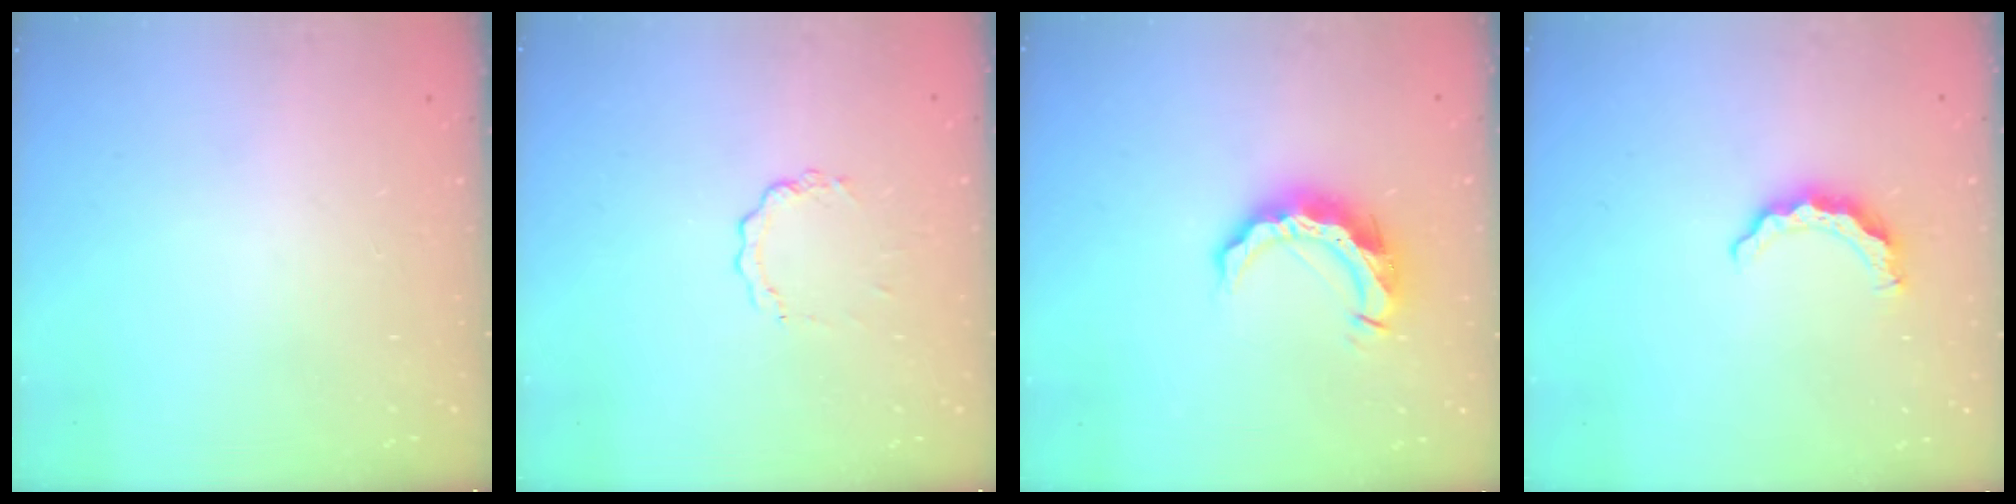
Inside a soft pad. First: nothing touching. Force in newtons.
{"total": 3.6, "press": 3.5, "slide": 0.3}
{"total": 10.6, "press": 10.6, "slide": 0.8}
{"total": 6.6, "press": 6.6, "slide": 0.2}